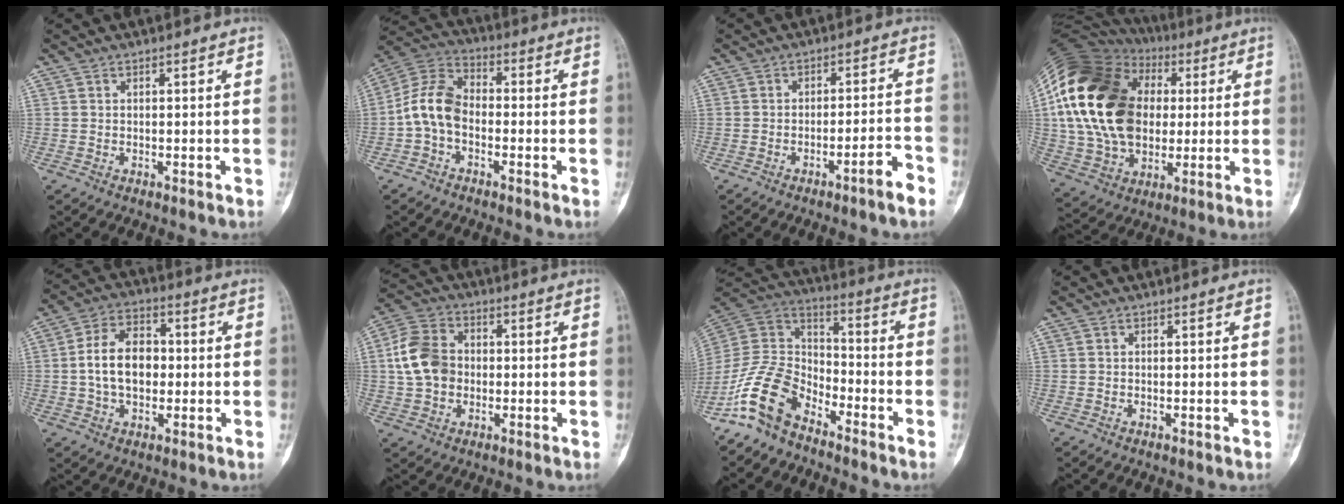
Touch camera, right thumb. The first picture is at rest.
{"total": 9.5, "force": [-2.2, 6.3, 6.7], "torque": [-0.122, 0.034, -0.058]}
{"total": 5.0, "force": [-3.3, 0.3, 3.8], "torque": [-0.059, 0.032, -0.049]}
{"total": 27.0, "force": [3.4, 19.4, 18.5], "torque": [-0.349, 0.017, 0.067]}
{"total": 11.0, "force": [-0.4, 7.4, 8.1], "torque": [-0.126, 0.022, -0.014]}
{"total": 10.3, "force": [-0.1, 8.1, 6.3], "torque": [-0.106, 0.020, -0.010]}
{"total": 12.8, "force": [-9.0, 7.0, 5.9], "torque": [-0.103, 0.083, -0.187]}
{"total": 0.0}